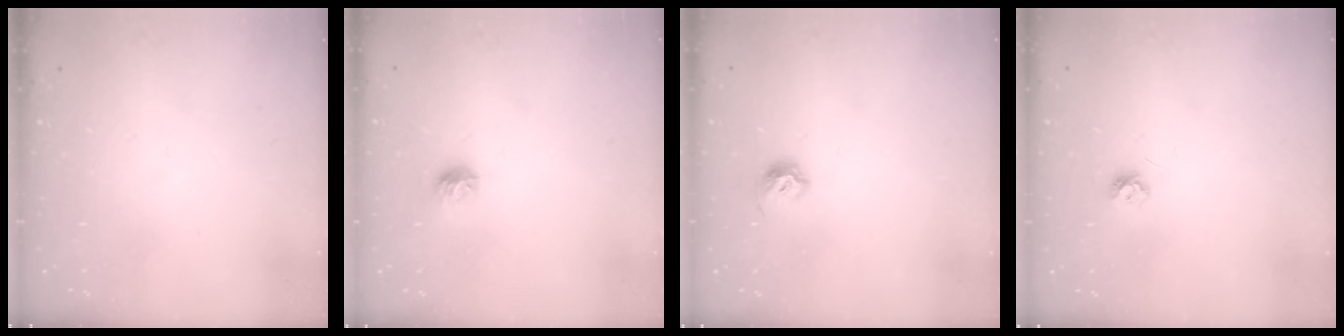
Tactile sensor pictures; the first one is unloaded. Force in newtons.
{"total": 6.1, "press": 5.9, "slide": 1.2}
{"total": 6.1, "press": 6.0, "slide": 1.2}
{"total": 4.4, "press": 4.3, "slide": 0.5}